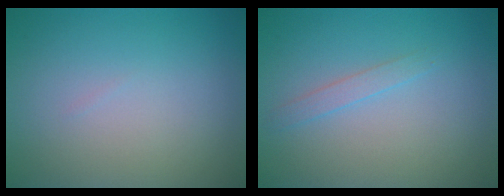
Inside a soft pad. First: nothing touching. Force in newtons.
{"total": 1.1, "press": 1.1, "slide": 0.1}